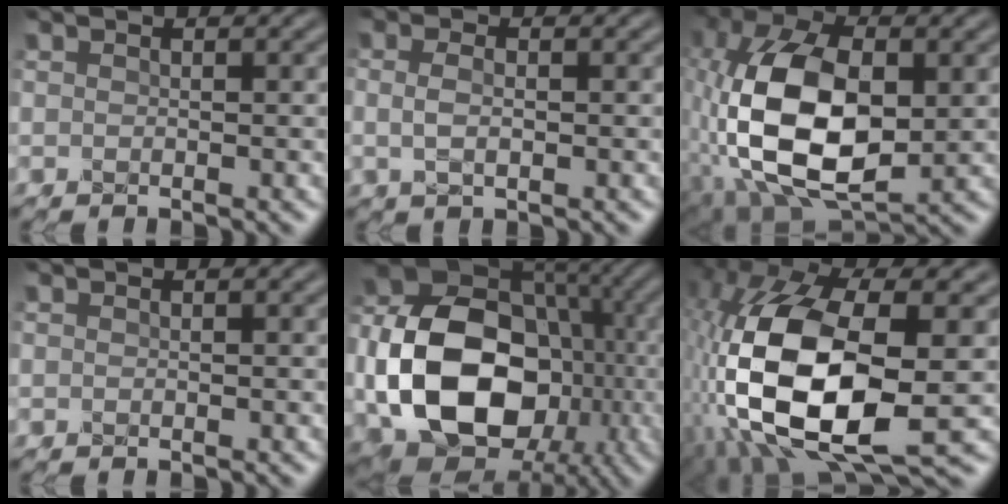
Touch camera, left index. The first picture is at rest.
{"total": 1.8, "force": [-0.3, 0.7, 1.6], "torque": [-0.036, -0.001, -0.002]}
{"total": 13.0, "force": [-2.0, 7.0, 10.7], "torque": [-0.224, 0.001, -0.044]}
{"total": 0.0}
{"total": 16.3, "force": [-3.8, 11.7, 10.8], "torque": [-0.192, -0.018, -0.074]}
{"total": 15.3, "force": [-2.5, 6.8, 13.5], "torque": [-0.284, 0.000, -0.052]}